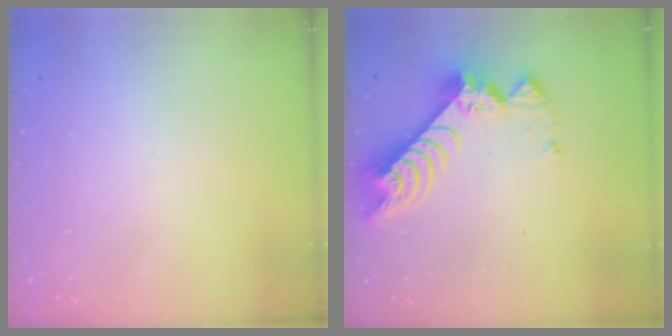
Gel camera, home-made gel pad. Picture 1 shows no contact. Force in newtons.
{"total": 10.7, "press": 10.7, "slide": 0.9}